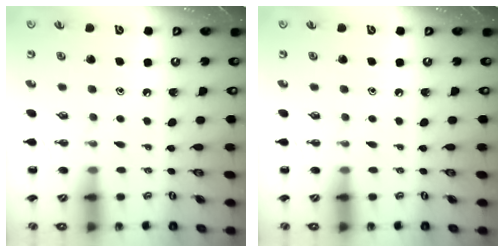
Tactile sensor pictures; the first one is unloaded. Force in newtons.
{"total": 0.0}